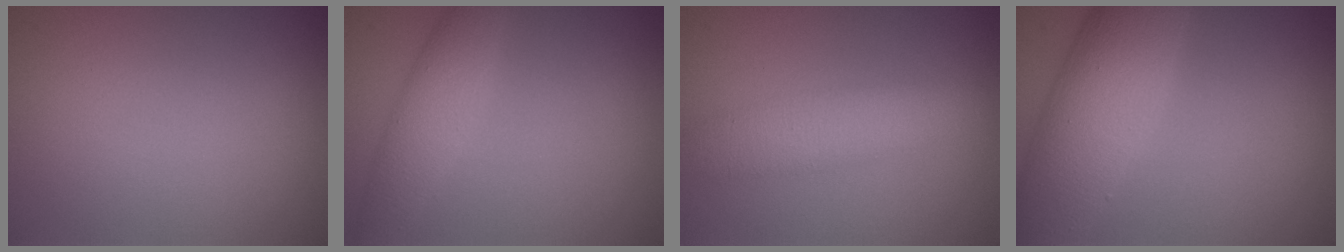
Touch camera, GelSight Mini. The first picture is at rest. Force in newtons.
{"total": 2.9, "press": 2.9, "slide": 0.2}
{"total": 3.8, "press": 3.8, "slide": 0.0}
{"total": 7.3, "press": 7.3, "slide": 0.3}